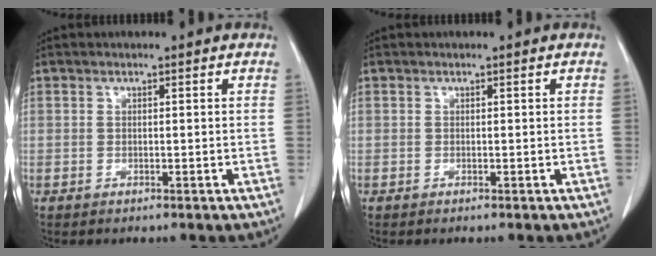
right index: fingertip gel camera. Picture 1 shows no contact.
{"total": 0.0}